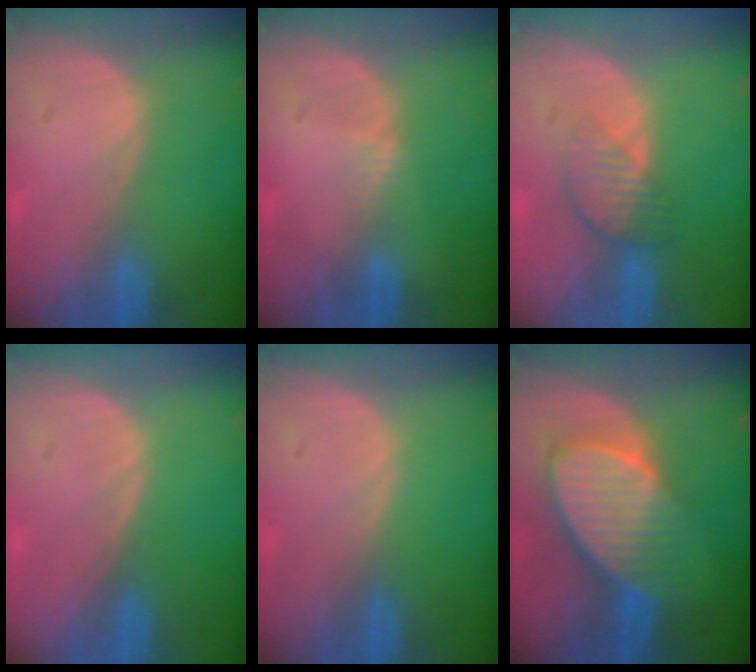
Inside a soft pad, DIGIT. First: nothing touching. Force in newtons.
{"total": 0.8, "press": 0.8, "slide": 0.2}
{"total": 4.2, "press": 3.7, "slide": 1.8}
{"total": 0.0}
{"total": 0.0}
{"total": 9.1, "press": 8.1, "slide": 4.0}